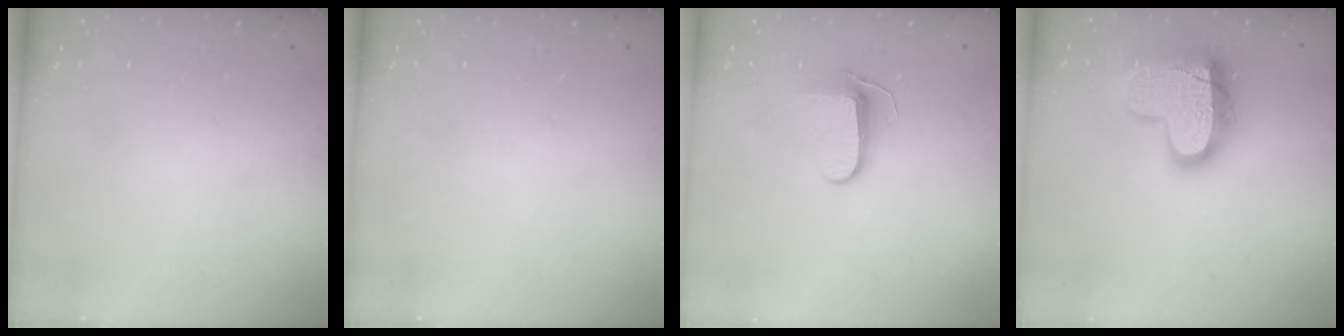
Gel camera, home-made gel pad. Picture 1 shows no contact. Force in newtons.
{"total": 0.0}
{"total": 7.7, "press": 7.6, "slide": 0.8}
{"total": 17.6, "press": 17.6, "slide": 1.5}